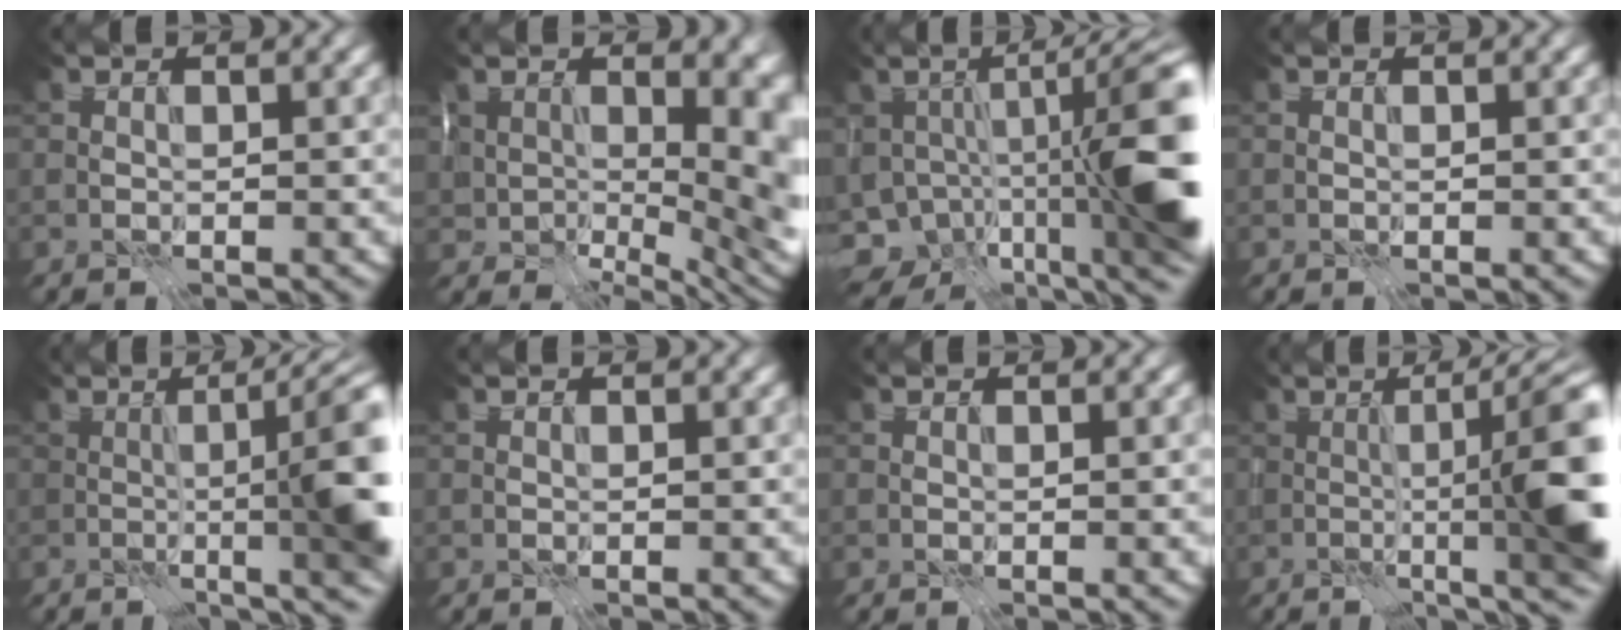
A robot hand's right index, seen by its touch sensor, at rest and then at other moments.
{"total": 15.0, "force": [2.6, 8.7, 12.0], "torque": [-0.162, -0.023, 0.069]}
{"total": 16.0, "force": [-4.3, 5.7, 14.3], "torque": [-0.220, -0.020, -0.064]}
{"total": 0.0}
{"total": 11.9, "force": [0.0, 3.0, 11.5], "torque": [-0.109, 0.017, -0.014]}
{"total": 0.0}
{"total": 0.8, "force": [0.0, 0.1, 0.7], "torque": [-0.011, 0.002, 0.000]}
{"total": 12.9, "force": [-0.5, 2.9, 12.6], "torque": [-0.133, 0.014, -0.015]}